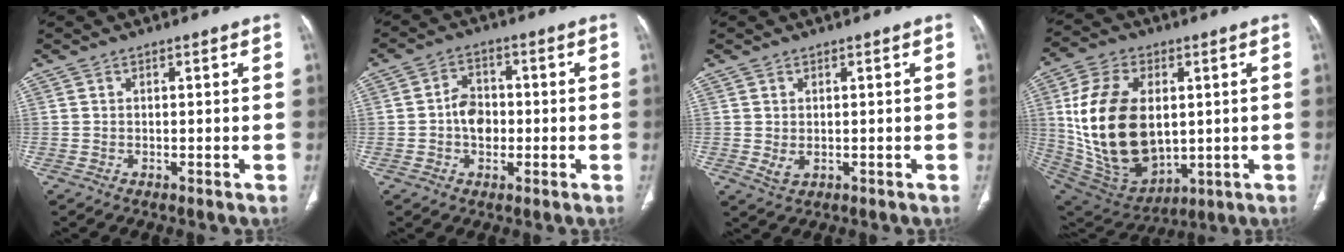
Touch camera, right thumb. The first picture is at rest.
{"total": 5.9, "force": [-0.8, 4.5, 3.8], "torque": [-0.045, 0.016, -0.018]}
{"total": 2.0, "force": [-0.1, 1.3, 1.6], "torque": [-0.032, -0.005, 0.007]}
{"total": 23.2, "force": [1.8, 14.8, 17.8], "torque": [-0.334, -0.016, 0.058]}